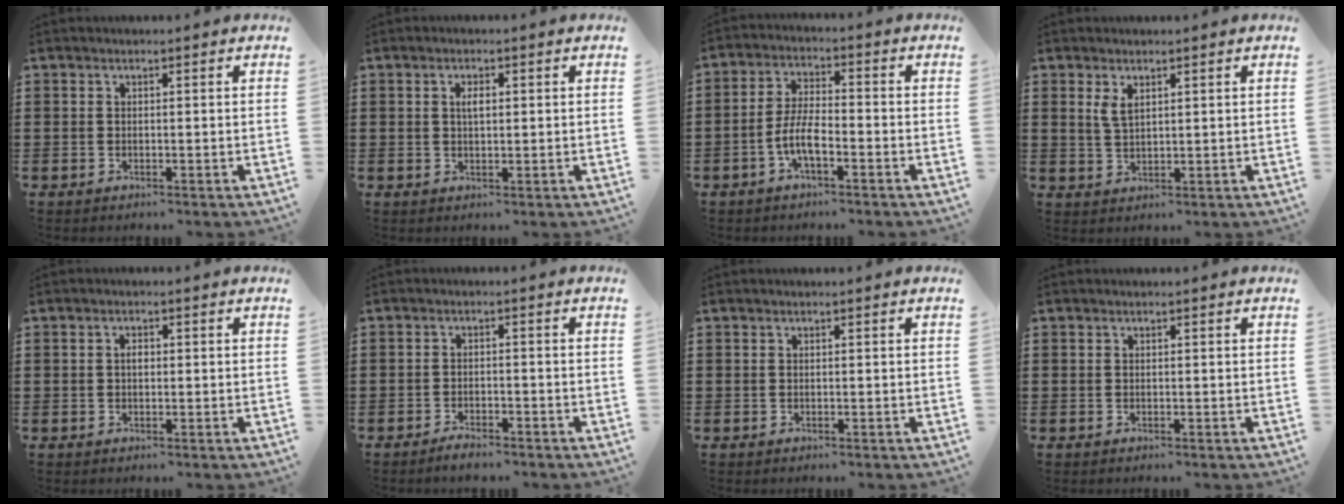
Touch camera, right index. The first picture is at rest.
{"total": 2.0, "force": [0.4, 0.7, 1.8], "torque": [-0.036, 0.005, 0.005]}
{"total": 5.8, "force": [-2.5, 1.8, 4.9], "torque": [-0.117, -0.004, -0.054]}
{"total": 2.6, "force": [1.4, 1.1, 1.8], "torque": [-0.041, 0.003, 0.025]}
{"total": 1.4, "force": [0.1, 0.7, 1.2], "torque": [-0.024, 0.004, 0.000]}
{"total": 2.0, "force": [-1.9, 0.2, 0.4], "torque": [-0.011, 0.001, -0.038]}
{"total": 0.0}
{"total": 0.0}